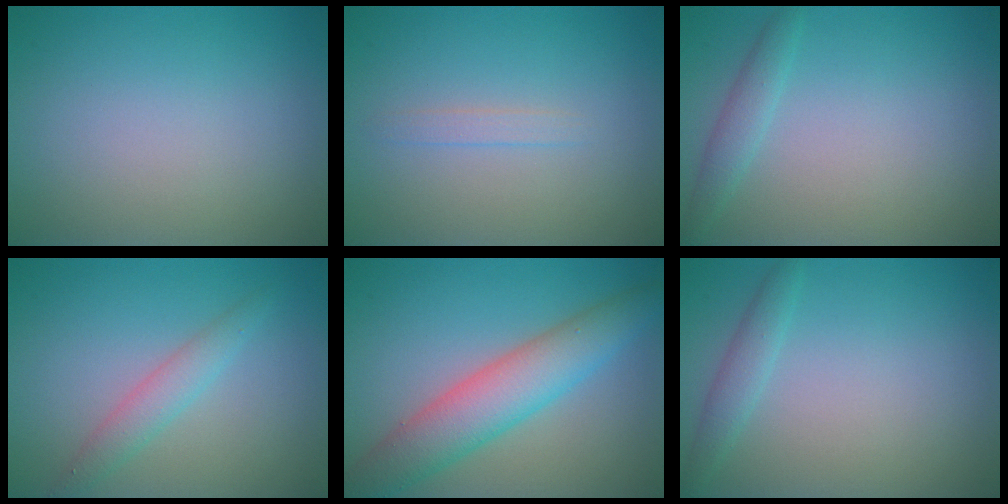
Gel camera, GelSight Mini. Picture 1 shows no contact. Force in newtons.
{"total": 0.9, "press": 0.9, "slide": 0.0}
{"total": 1.6, "press": 1.6, "slide": 0.1}
{"total": 2.2, "press": 2.2, "slide": 0.0}
{"total": 6.2, "press": 6.2, "slide": 0.1}
{"total": 1.6, "press": 1.6, "slide": 0.1}